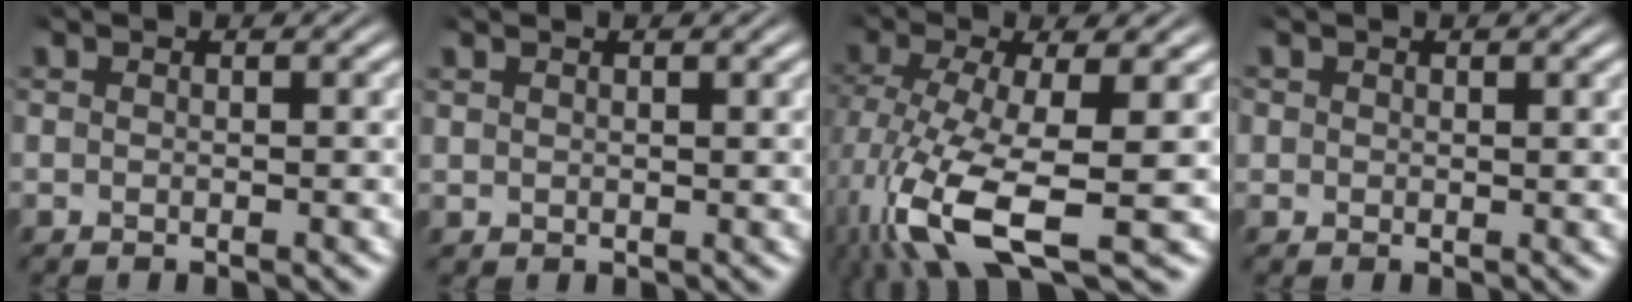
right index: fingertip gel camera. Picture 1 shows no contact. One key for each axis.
{"total": 1.2, "fx": 1.1, "fy": -0.5, "fz": -0.1, "tx": 0.009, "ty": -0.002, "tz": 0.024}
{"total": 7.7, "fx": -2.7, "fy": 3.1, "fz": 6.5, "tx": -0.151, "ty": -0.064, "tz": -0.007}
{"total": 0.8, "fx": 0.7, "fy": 0.4, "fz": 0.0, "tx": -0.005, "ty": -0.010, "tz": 0.017}